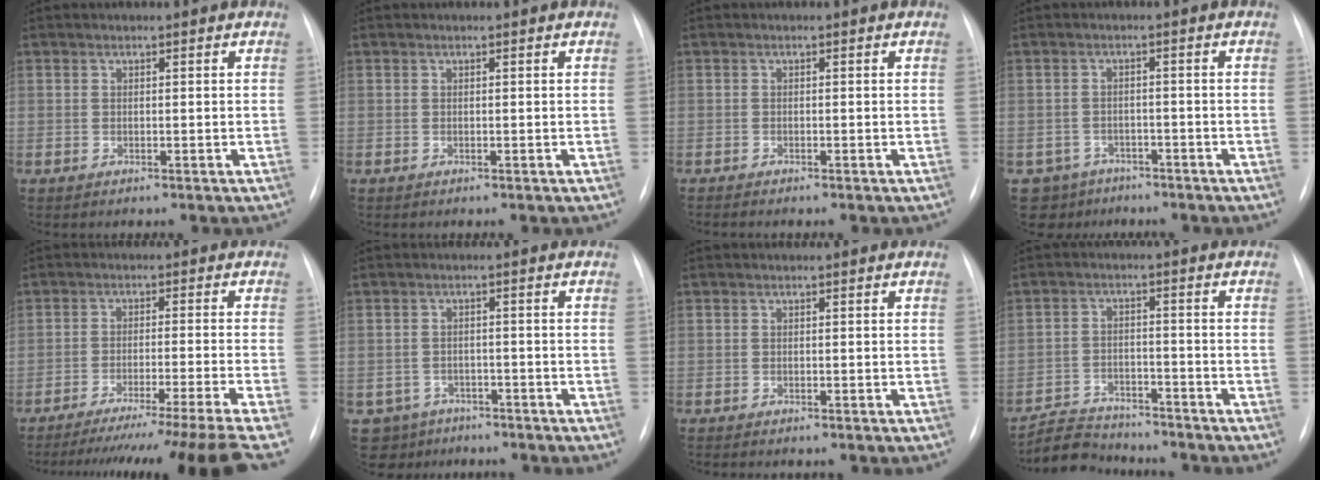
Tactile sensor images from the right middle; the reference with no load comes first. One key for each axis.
{"total": 0.0}
{"total": 1.1, "fx": -1.0, "fy": 0.0, "fz": 0.5, "tx": -0.009, "ty": -0.002, "tz": -0.015}
{"total": 5.1, "fx": -3.7, "fy": 3.5, "fz": -0.5, "tx": 0.015, "ty": 0.010, "tz": -0.054}
{"total": 19.4, "fx": -16.9, "fy": -4.0, "fz": 8.5, "tx": -0.093, "ty": -0.055, "tz": -0.241}
{"total": 5.2, "fx": -3.7, "fy": 3.7, "fz": -0.3, "tx": 0.010, "ty": 0.010, "tz": -0.053}
{"total": 0.6, "fx": -0.6, "fy": 0.0, "fz": 0.3, "tx": -0.007, "ty": -0.001, "tz": -0.010}
{"total": 6.9, "fx": -6.7, "fy": 1.7, "fz": -0.1, "tx": -0.002, "ty": 0.005, "tz": -0.116}